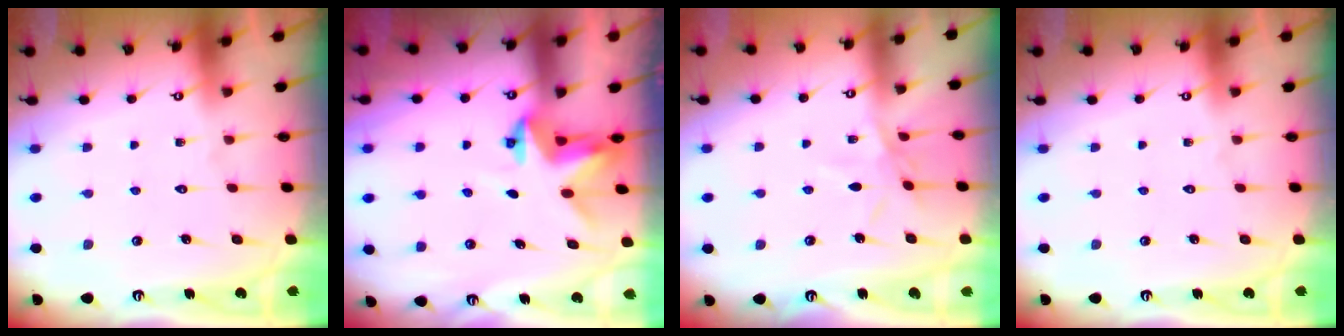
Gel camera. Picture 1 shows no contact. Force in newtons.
{"total": 3.2, "press": 3.2, "slide": 0.0}
{"total": 5.1, "press": 5.0, "slide": 0.7}
{"total": 0.0}